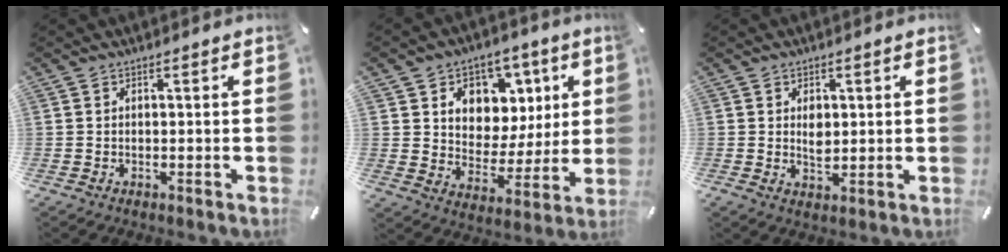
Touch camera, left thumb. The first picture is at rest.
{"total": 9.9, "force": [3.2, 9.1, 2.2], "torque": [-0.027, -0.035, 0.063]}
{"total": 3.5, "force": [0.7, 2.2, 2.6], "torque": [-0.038, -0.001, 0.008]}